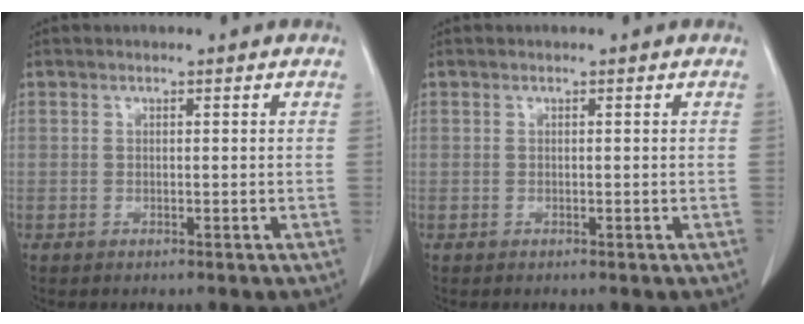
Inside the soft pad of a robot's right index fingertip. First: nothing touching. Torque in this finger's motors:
{"motor_torque": [0.00, 0.00, 0.00, 0.00]}